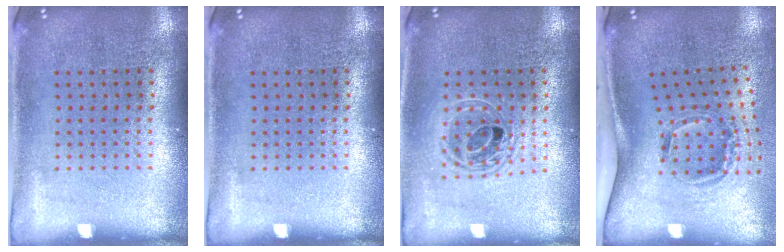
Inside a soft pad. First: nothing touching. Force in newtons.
{"total": 0.0}
{"total": 1.7, "press": 1.4, "slide": 0.9}
{"total": 2.1, "press": 1.2, "slide": 1.7}